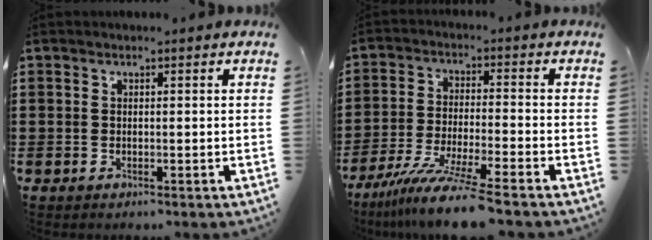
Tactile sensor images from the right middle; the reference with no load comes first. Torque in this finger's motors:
{"motor_torque": [1.22, 0.22, 0.58, 0.21]}